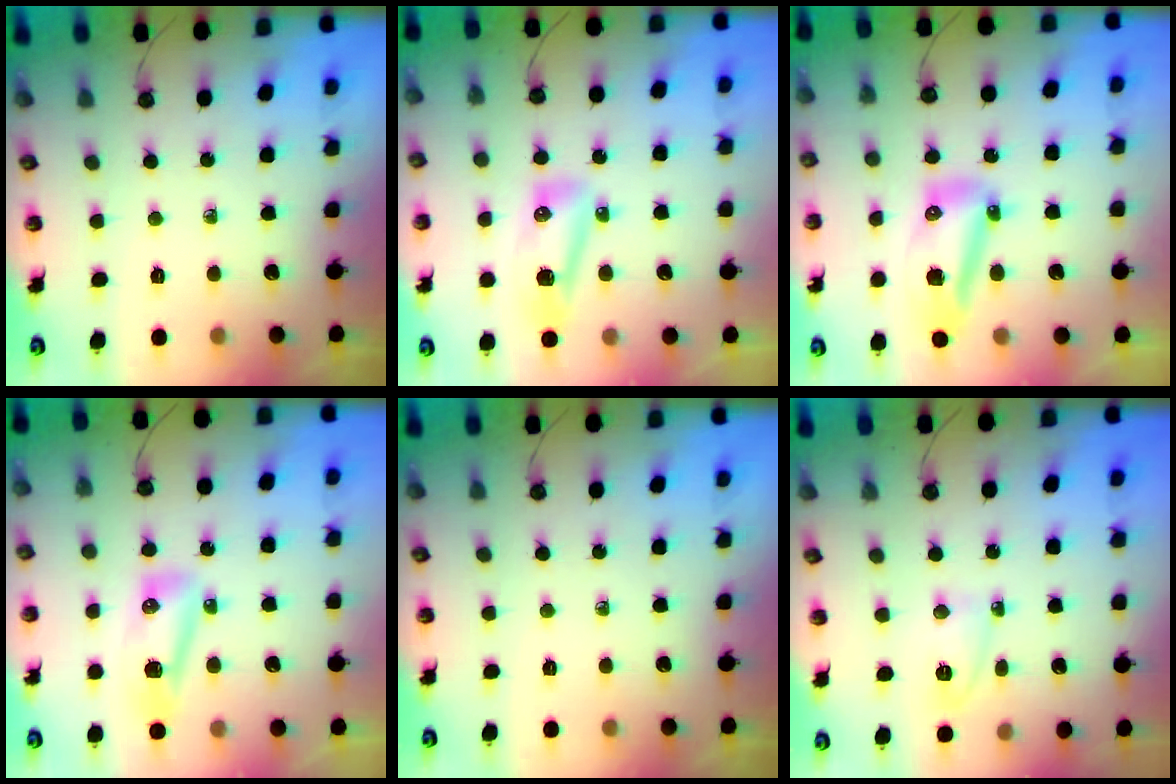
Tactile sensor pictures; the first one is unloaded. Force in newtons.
{"total": 26.1, "press": 13.3, "slide": 22.5}
{"total": 15.0, "press": 13.6, "slide": 6.3}
{"total": 26.1, "press": 13.3, "slide": 22.5}
{"total": 0.0}
{"total": 3.9, "press": 3.8, "slide": 0.8}